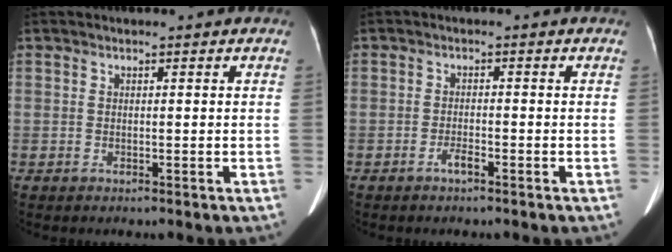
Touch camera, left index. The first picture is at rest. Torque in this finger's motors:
{"motor_torque": [0.15, 0.11, 0.03, 0.03]}